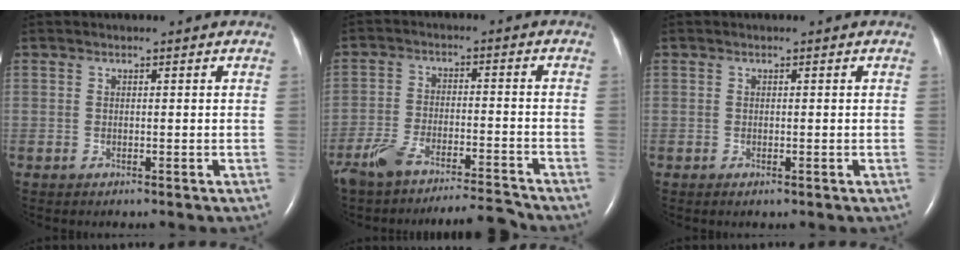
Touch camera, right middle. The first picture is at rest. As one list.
[{"total": 10.3, "force": [-9.5, 0.5, 3.7], "torque": [-0.072, 0.011, -0.166]}, {"total": 0.6, "force": [-0.4, 0.1, 0.4], "torque": [-0.009, -0.002, -0.004]}]